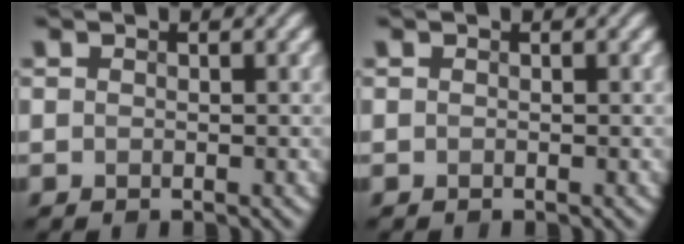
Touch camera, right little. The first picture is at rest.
{"total": 0.0}